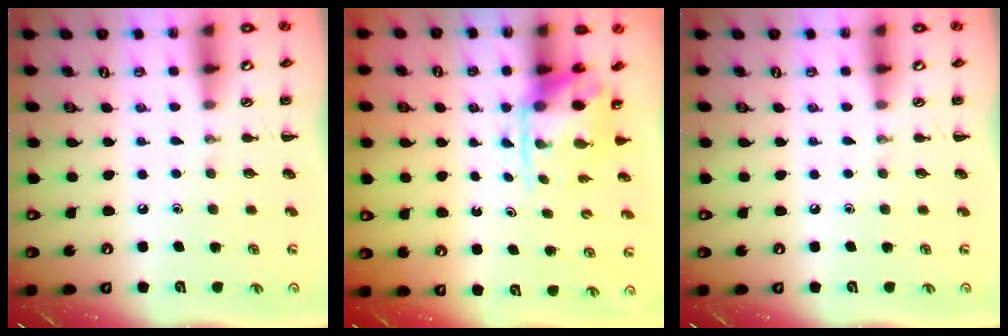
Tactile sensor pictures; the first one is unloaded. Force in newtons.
{"total": 3.8, "press": 3.8, "slide": 0.8}
{"total": 0.0}